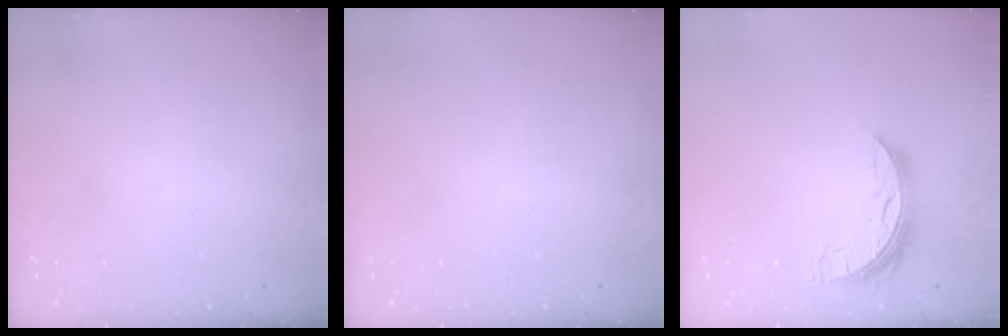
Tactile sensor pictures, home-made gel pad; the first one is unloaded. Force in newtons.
{"total": 0.0}
{"total": 7.7, "press": 7.6, "slide": 0.6}